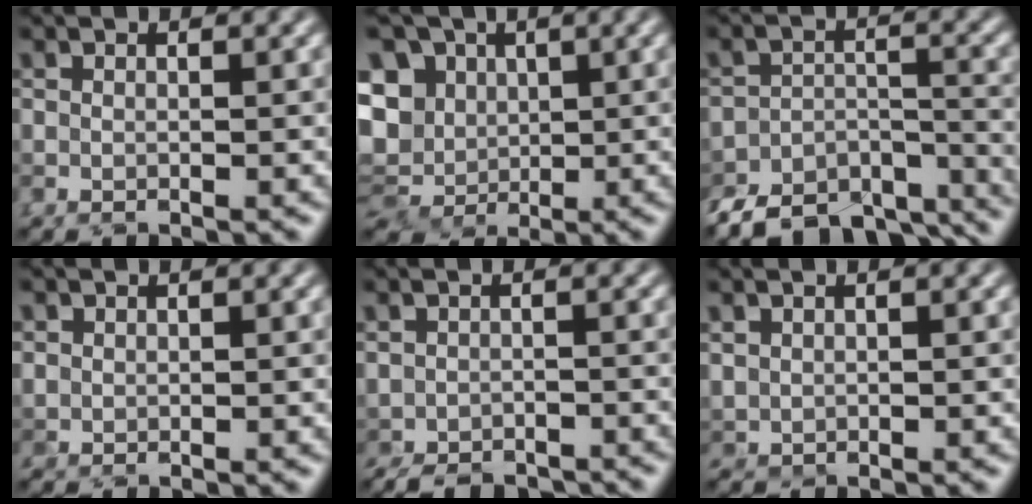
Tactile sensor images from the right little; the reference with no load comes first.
{"total": 9.1, "force": [2.9, 7.5, 4.2], "torque": [-0.076, 0.027, 0.024]}
{"total": 9.0, "force": [-8.0, 3.4, 2.2], "torque": [-0.032, -0.008, -0.105]}
{"total": 0.7, "force": [0.6, 0.3, -0.4], "torque": [0.016, 0.003, 0.012]}
{"total": 2.7, "force": [-2.7, 0.5, 0.3], "torque": [0.005, -0.006, -0.039]}
{"total": 1.1, "force": [0.8, 0.0, -0.7], "torque": [0.017, 0.003, 0.022]}